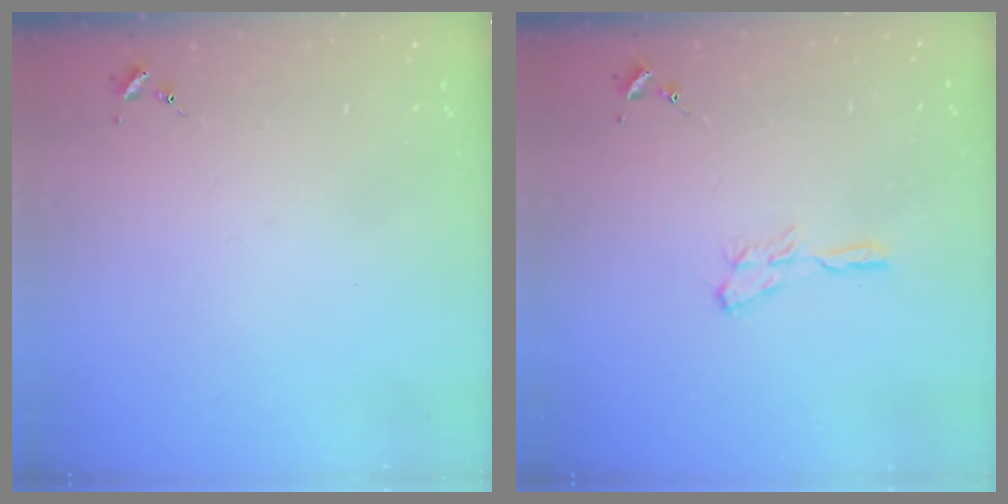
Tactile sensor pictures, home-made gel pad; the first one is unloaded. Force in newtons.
{"total": 5.6, "press": 5.6, "slide": 0.7}